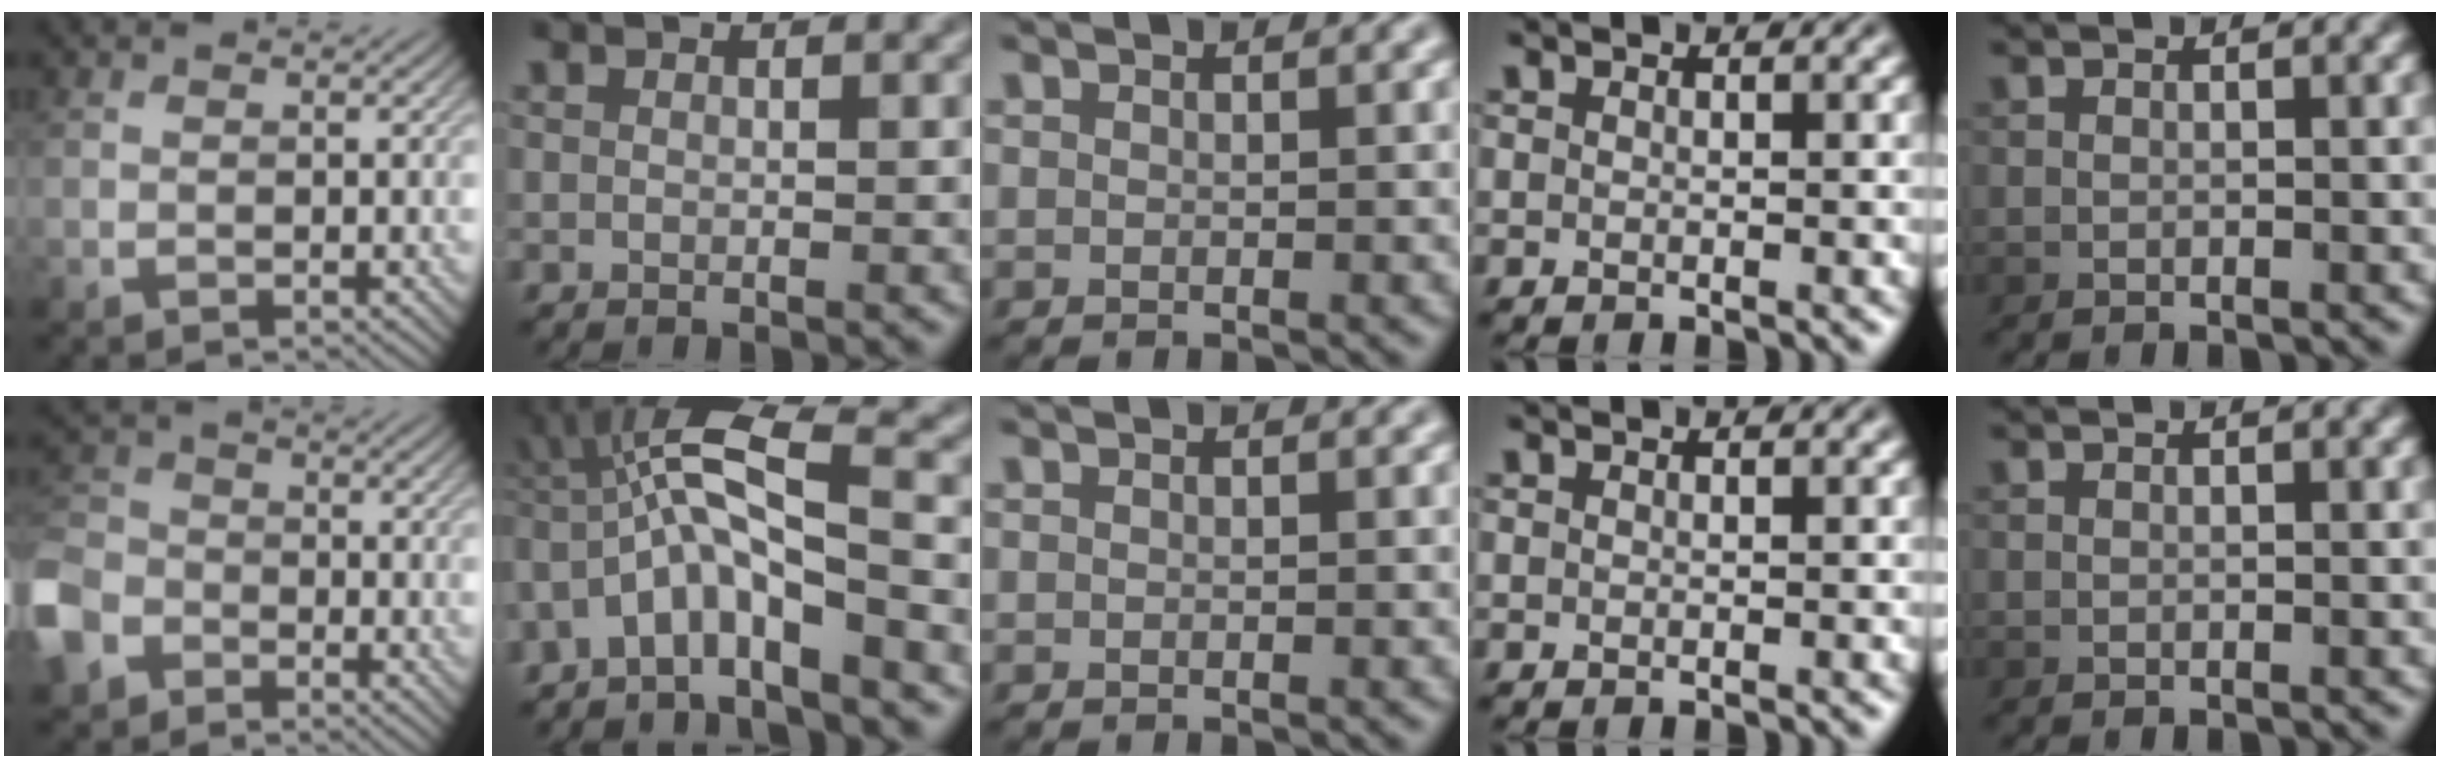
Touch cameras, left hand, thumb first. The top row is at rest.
{"thumb": {"total": 9.1, "force": [-5.0, 6.4, 4.0], "torque": [-0.128, -0.019, -0.121]}, "index": {"total": 7.0, "force": [-2.4, 2.1, 6.2], "torque": [-0.125, 0.019, -0.057]}}